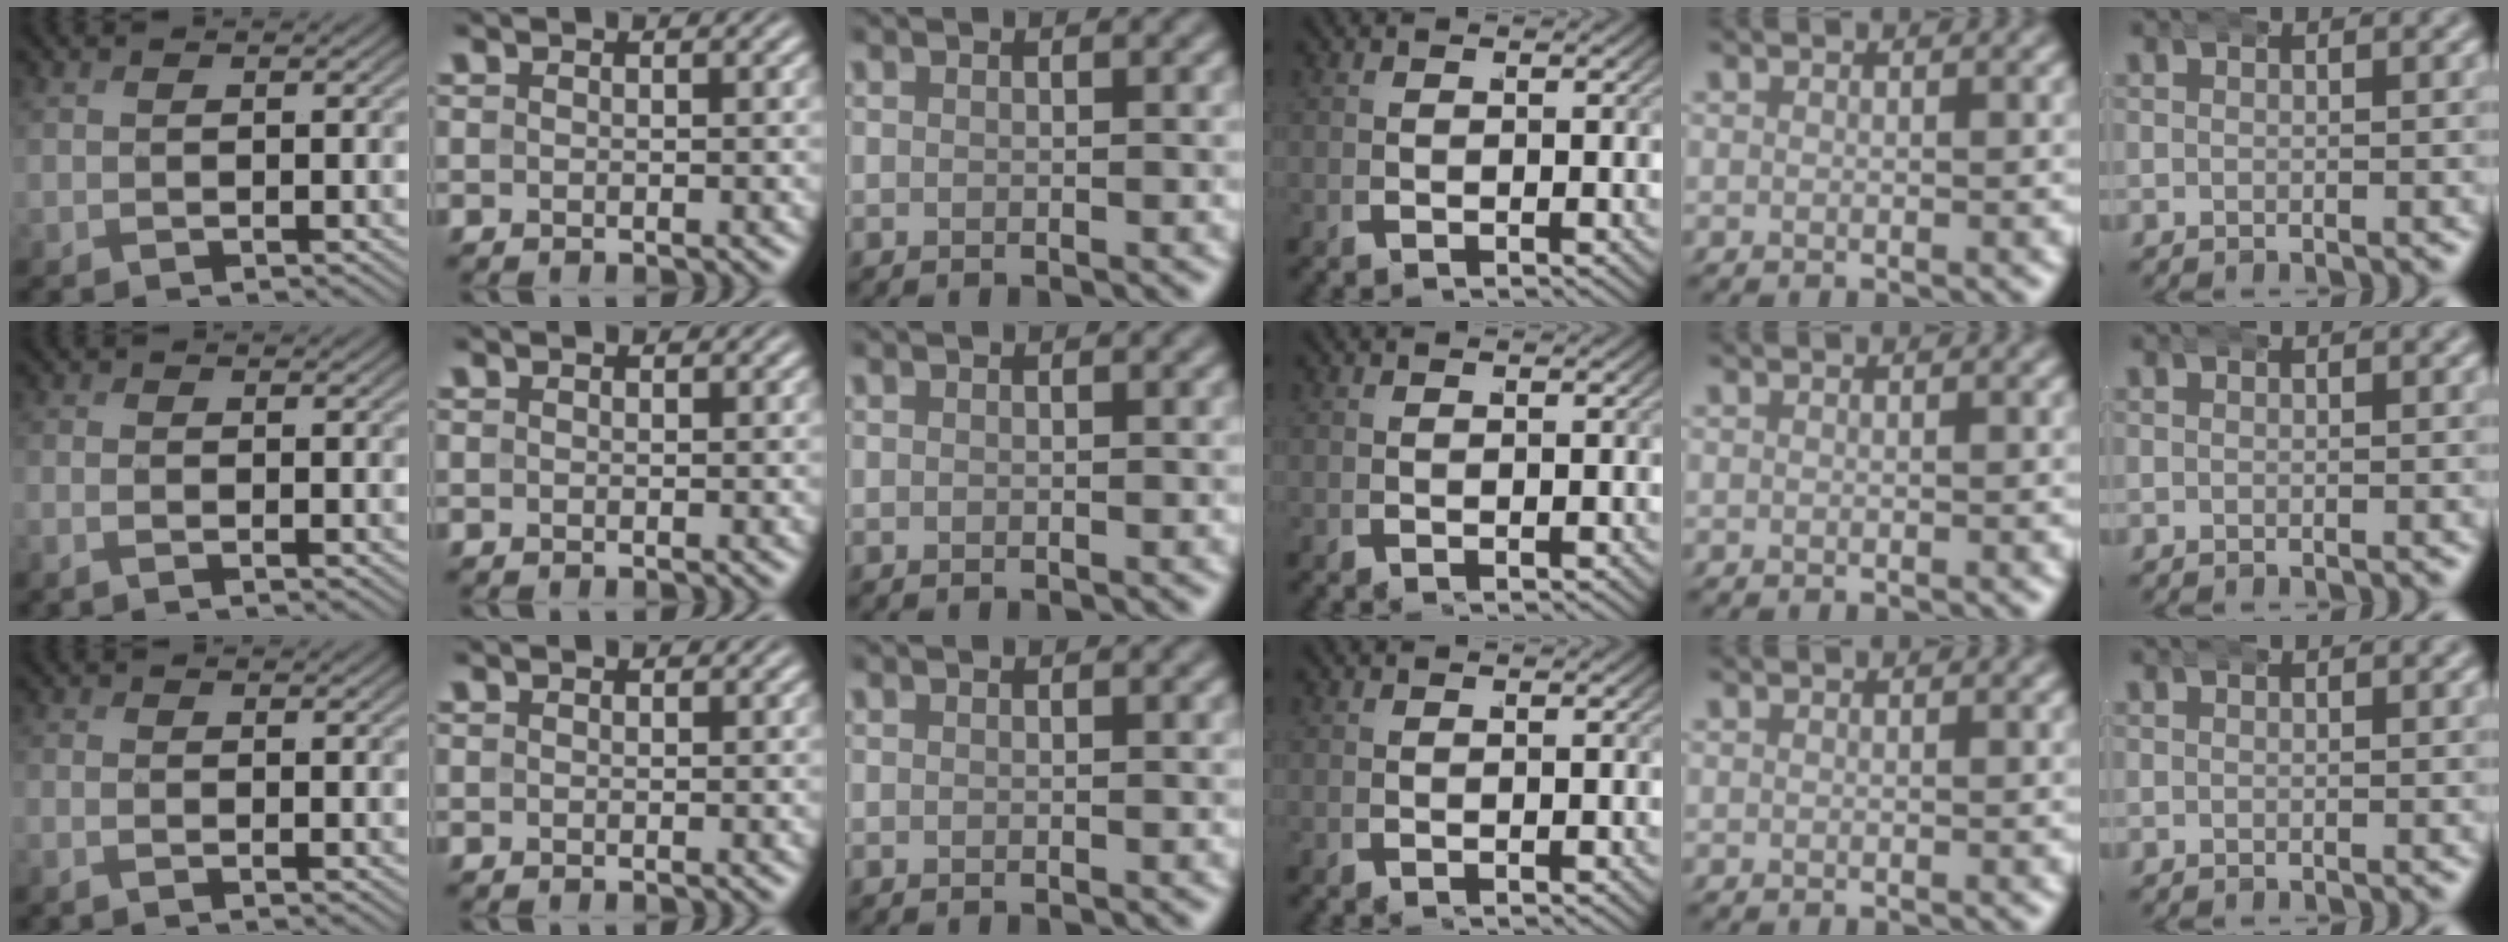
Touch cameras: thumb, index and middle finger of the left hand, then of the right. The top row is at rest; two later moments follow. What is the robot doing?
{"motion": "wrap", "object": "bandana"}